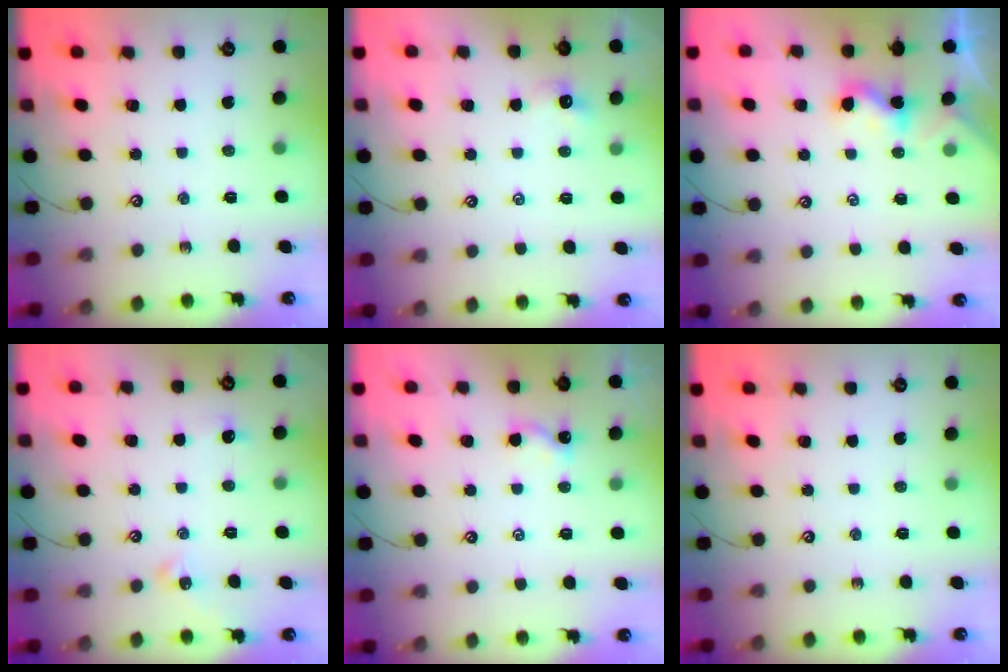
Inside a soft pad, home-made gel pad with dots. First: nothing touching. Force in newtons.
{"total": 0.7, "press": 0.3, "slide": 0.6}
{"total": 2.3, "press": 2.3, "slide": 0.2}
{"total": 1.1, "press": 1.0, "slide": 0.4}
{"total": 0.0}
{"total": 0.0}